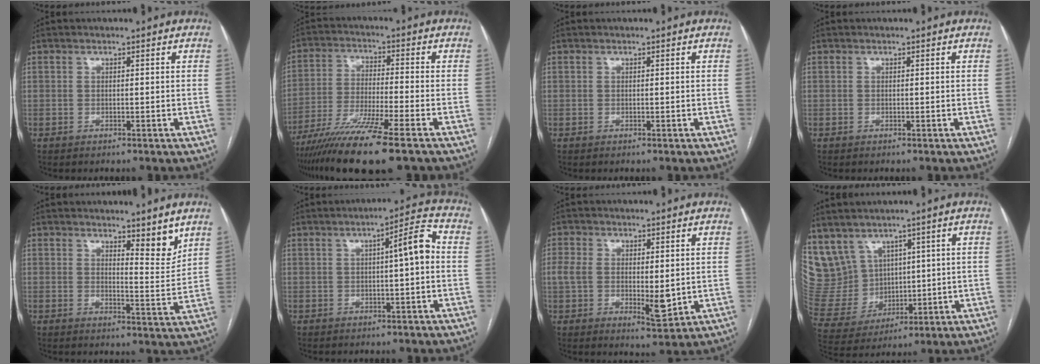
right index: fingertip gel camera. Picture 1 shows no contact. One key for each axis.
{"total": 13.3, "fx": -9.7, "fy": -0.8, "fz": 9.0, "tx": -0.170, "ty": -0.040, "tz": -0.167}
{"total": 0.0}
{"total": 0.0}
{"total": 4.8, "fx": 3.8, "fy": 0.9, "fz": 2.8, "tx": -0.035, "ty": -0.024, "tz": 0.056}
{"total": 5.5, "fx": 0.2, "fy": 0.5, "fz": 5.5, "tx": -0.078, "ty": 0.017, "tz": 0.000}
{"total": 7.8, "fx": -0.2, "fy": 3.5, "fz": 7.0, "tx": -0.131, "ty": -0.005, "tz": 0.005}
{"total": 11.4, "fx": 6.1, "fy": 9.2, "fz": 2.9, "tx": -0.087, "ty": 0.047, "tz": 0.160}